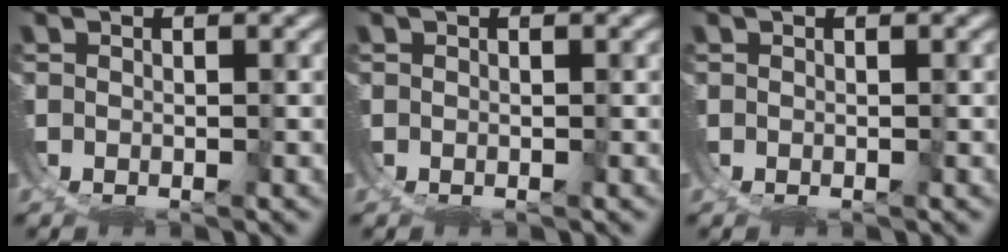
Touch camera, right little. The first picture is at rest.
{"total": 0.0}
{"total": 0.0}